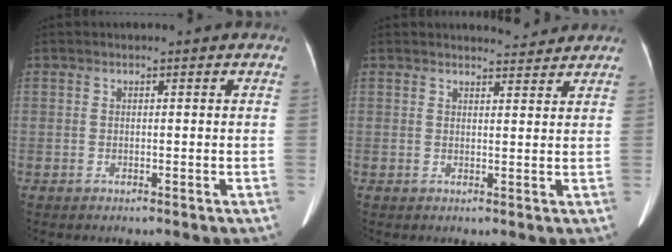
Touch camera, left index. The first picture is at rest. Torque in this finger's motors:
{"motor_torque": [-0.11, -0.50, 0.00, 0.00]}